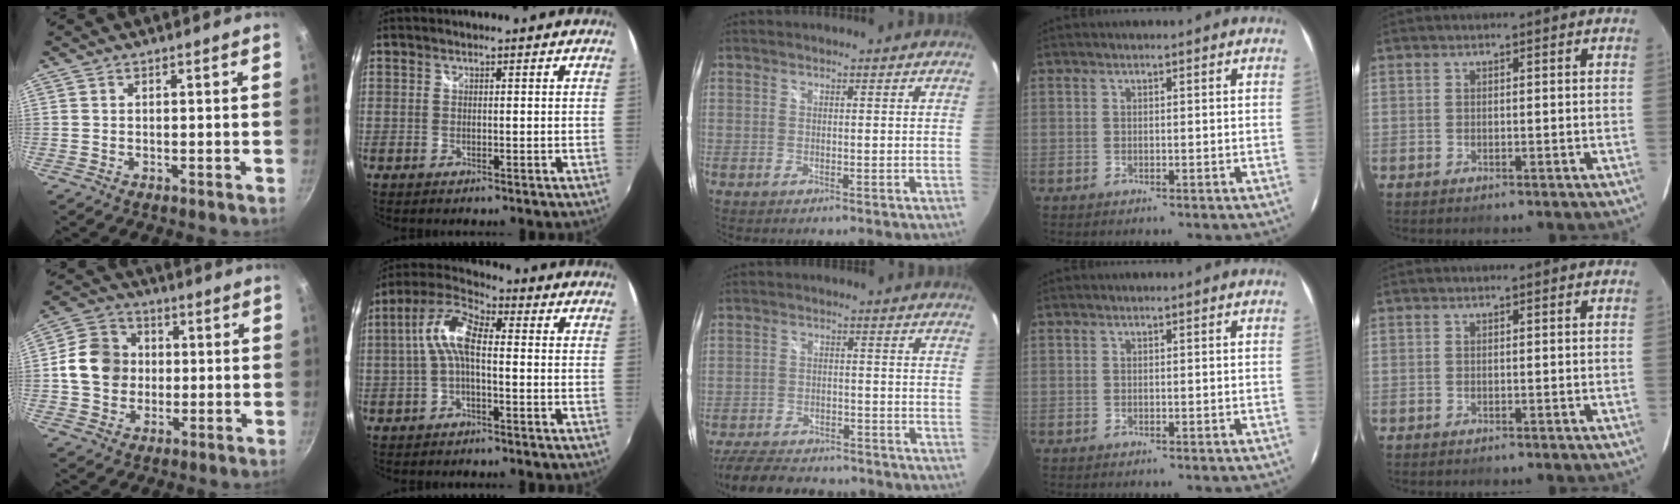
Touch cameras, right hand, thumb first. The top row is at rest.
{"thumb": {"total": 11.3, "force": [0.3, 9.8, 5.5], "torque": [-0.070, 0.016, -0.006]}, "index": {"total": 8.5, "force": [-0.3, 3.3, 7.8], "torque": [-0.171, 0.025, -0.011]}, "middle": {"total": 15.4, "force": [-12.7, 5.7, 6.6], "torque": [-0.151, -0.006, -0.186]}}